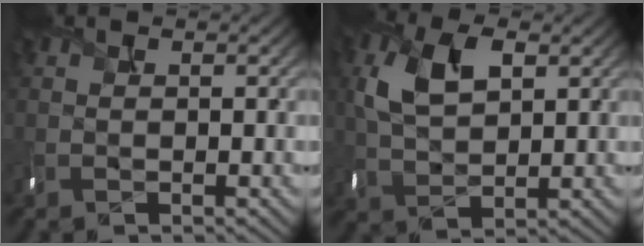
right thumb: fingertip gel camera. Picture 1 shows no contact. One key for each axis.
{"total": 7.2, "fx": 2.2, "fy": 4.2, "fz": 5.4, "tx": -0.123, "ty": 0.002, "tz": 0.042}